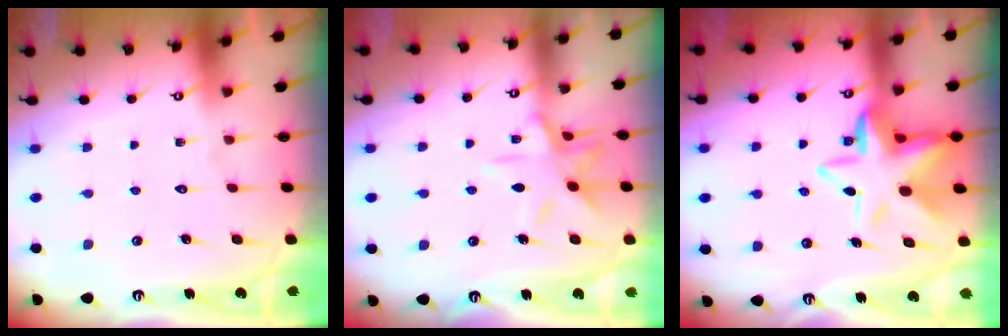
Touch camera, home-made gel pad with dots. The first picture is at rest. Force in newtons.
{"total": 10.6, "press": 10.6, "slide": 0.6}
{"total": 12.2, "press": 11.9, "slide": 2.7}